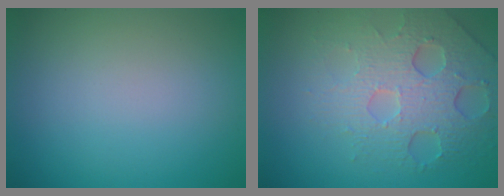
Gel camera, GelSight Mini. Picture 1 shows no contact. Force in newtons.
{"total": 6.4, "press": 4.7, "slide": 4.3}